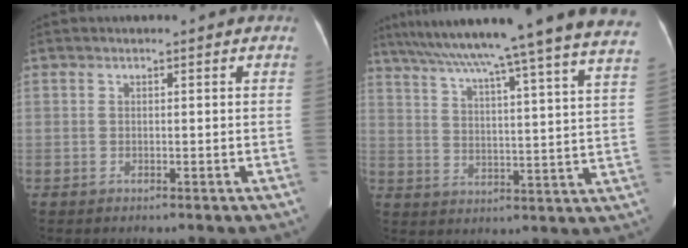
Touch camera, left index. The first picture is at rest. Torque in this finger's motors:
{"motor_torque": [0.90, -1.24, 0.45, 0.21]}